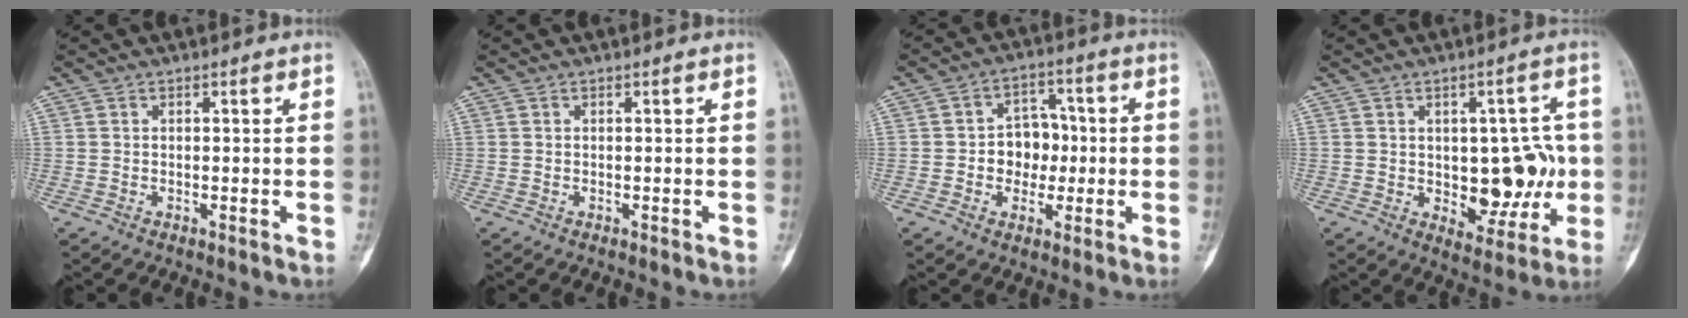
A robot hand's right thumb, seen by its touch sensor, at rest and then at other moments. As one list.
[{"total": 0.0}, {"total": 8.1, "force": [-0.6, 6.5, 4.8], "torque": [-0.023, 0.021, -0.015]}, {"total": 12.0, "force": [-0.6, 6.9, 9.8], "torque": [-0.081, 0.009, 0.004]}]